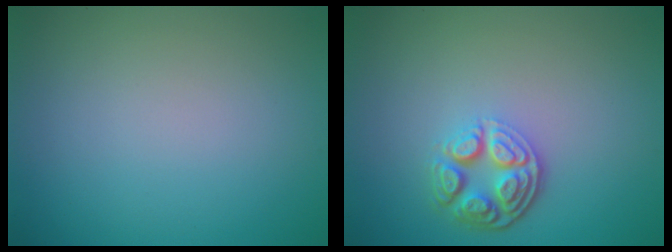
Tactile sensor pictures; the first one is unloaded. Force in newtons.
{"total": 4.3, "press": 3.2, "slide": 2.7}